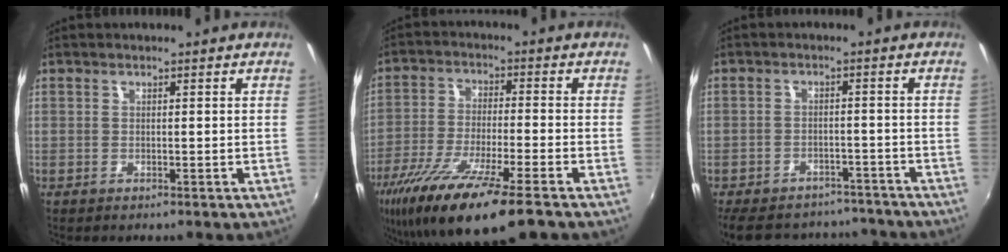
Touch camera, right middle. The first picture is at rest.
{"total": 16.9, "force": [-11.4, 2.2, 12.2], "torque": [-0.239, -0.046, -0.202]}
{"total": 15.7, "force": [-12.8, 7.9, 4.8], "torque": [-0.120, 0.036, -0.163]}